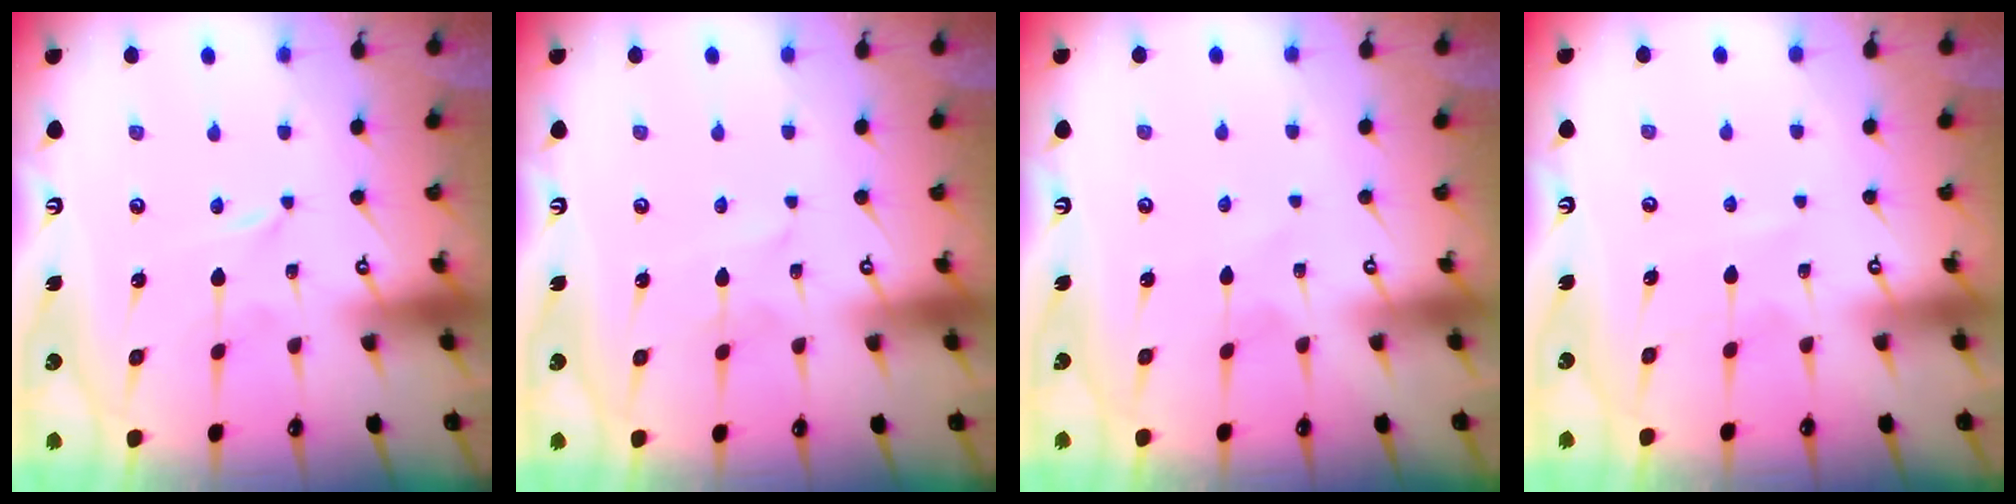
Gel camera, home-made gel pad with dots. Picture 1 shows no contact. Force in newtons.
{"total": 2.8, "press": 2.8, "slide": 0.3}
{"total": 2.2, "press": 2.2, "slide": 0.2}
{"total": 3.5, "press": 3.4, "slide": 0.4}